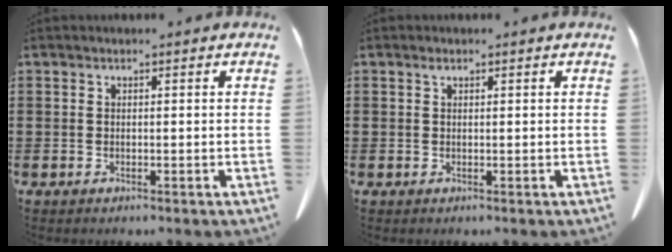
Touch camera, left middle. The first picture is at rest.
{"total": 0.6, "force": [0.3, 0.3, 0.4], "torque": [-0.009, 0.000, 0.008]}